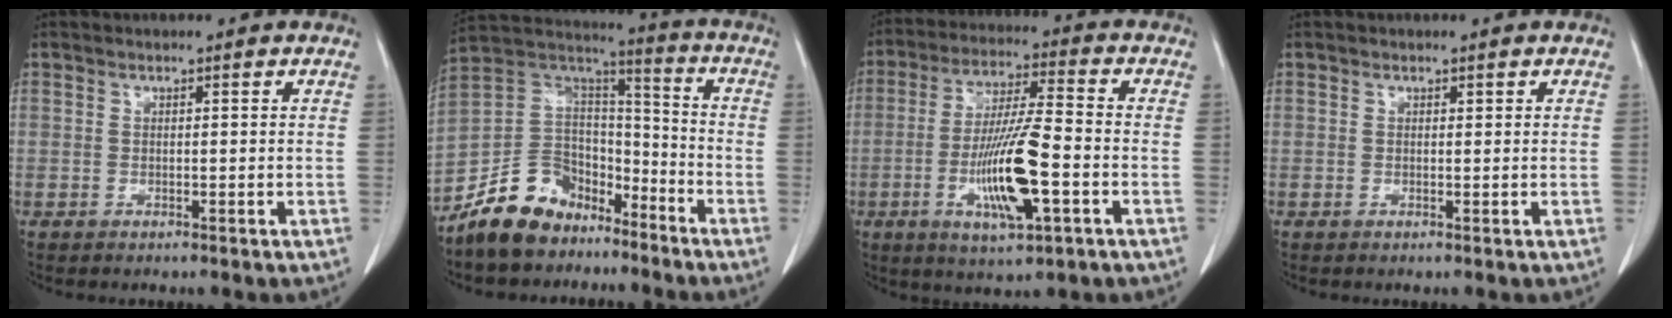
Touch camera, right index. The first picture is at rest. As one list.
[{"total": 12.3, "force": [-8.9, 7.7, 3.7], "torque": [-0.078, 0.056, -0.160]}, {"total": 13.0, "force": [-3.9, 1.5, 12.3], "torque": [-0.235, -0.010, -0.068]}, {"total": 0.0}]